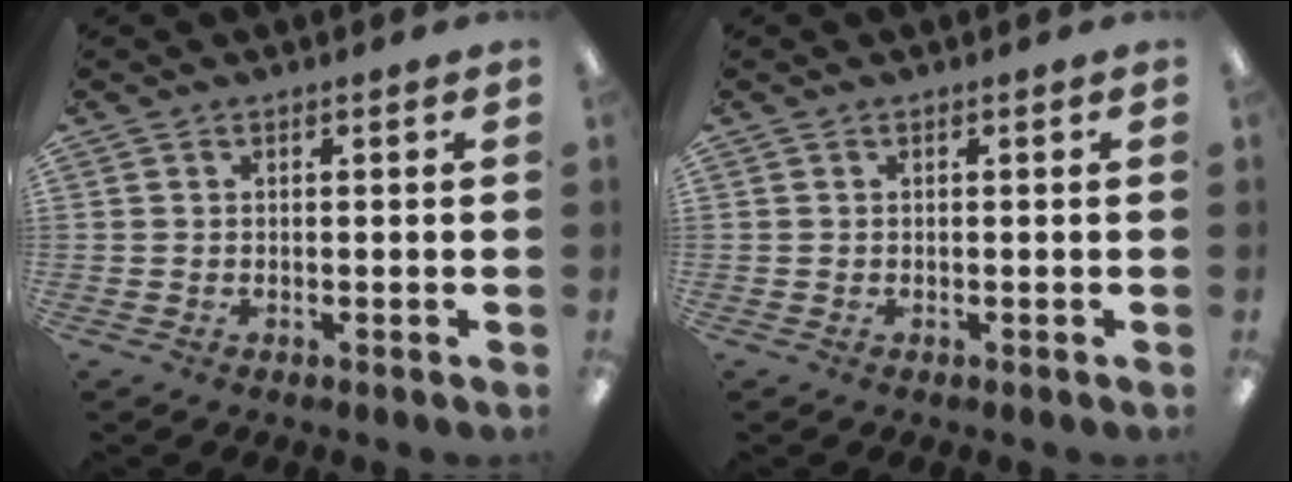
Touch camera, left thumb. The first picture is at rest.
{"total": 0.0}